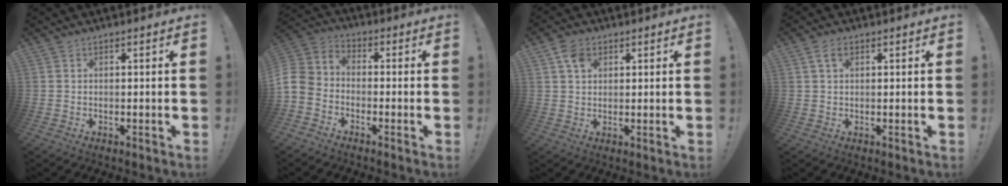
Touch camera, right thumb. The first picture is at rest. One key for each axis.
{"total": 7.4, "fx": -5.1, "fy": 4.7, "fz": 2.7, "tx": -0.064, "ty": 0.029, "tz": -0.098}
{"total": 4.9, "fx": 2.1, "fy": 3.6, "fz": 2.6, "tx": -0.033, "ty": -0.003, "tz": 0.038}
{"total": 3.4, "fx": 1.6, "fy": 1.9, "fz": 2.3, "tx": -0.035, "ty": -0.002, "tz": 0.027}